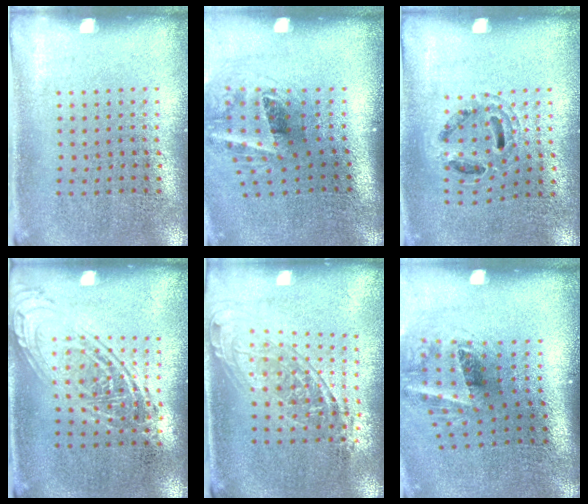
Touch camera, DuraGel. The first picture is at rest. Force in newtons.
{"total": 2.1, "press": 1.3, "slide": 1.6}
{"total": 0.8, "press": 0.8, "slide": 0.2}
{"total": 1.8, "press": 1.8, "slide": 0.1}
{"total": 1.6, "press": 1.3, "slide": 0.9}
{"total": 1.9, "press": 1.2, "slide": 1.4}